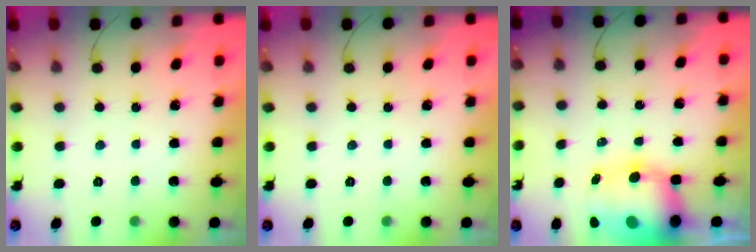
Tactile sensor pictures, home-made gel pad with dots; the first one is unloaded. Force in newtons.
{"total": 0.0}
{"total": 12.3, "press": 11.9, "slide": 3.2}